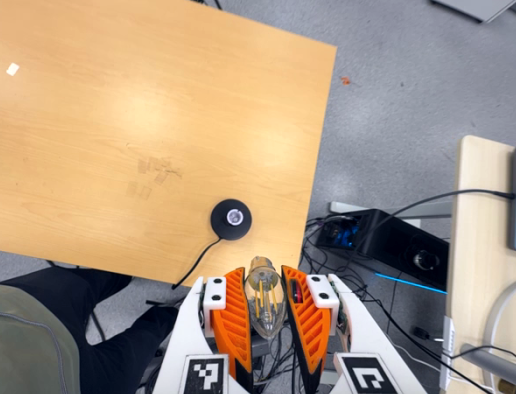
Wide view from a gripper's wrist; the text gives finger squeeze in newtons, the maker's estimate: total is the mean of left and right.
{"total": 17.1, "left": 17.5, "right": 16.8}